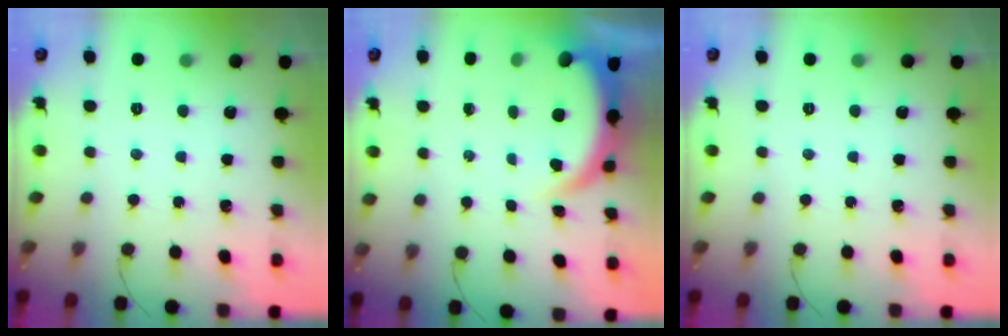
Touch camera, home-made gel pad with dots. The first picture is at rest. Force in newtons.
{"total": 5.1, "press": 5.1, "slide": 0.2}
{"total": 0.0}